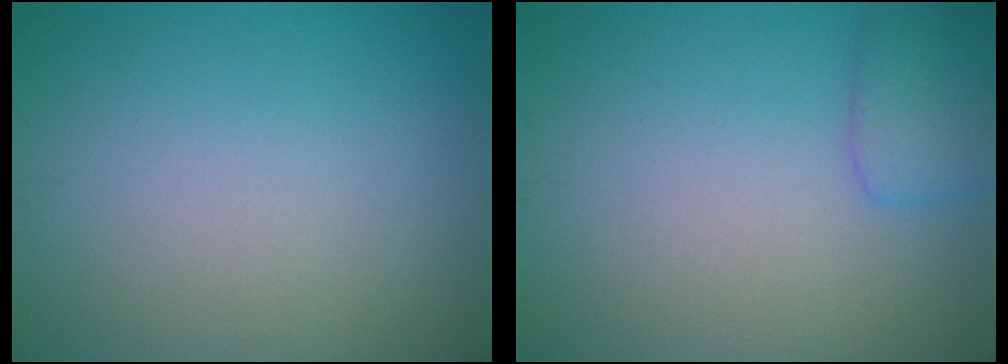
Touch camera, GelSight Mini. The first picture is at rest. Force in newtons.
{"total": 2.4, "press": 2.4, "slide": 0.1}